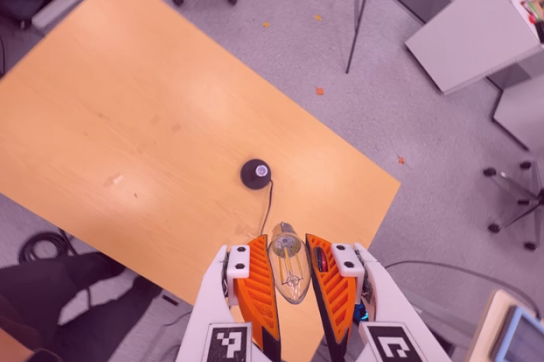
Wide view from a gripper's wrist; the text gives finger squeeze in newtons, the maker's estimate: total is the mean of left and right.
{"total": 14.5, "left": 16.0, "right": 12.9}